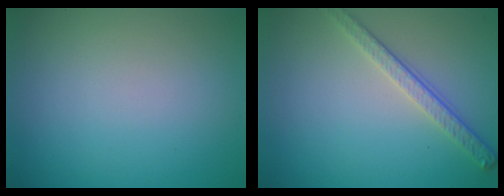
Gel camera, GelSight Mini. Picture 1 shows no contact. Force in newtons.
{"total": 2.8, "press": 2.5, "slide": 1.2}